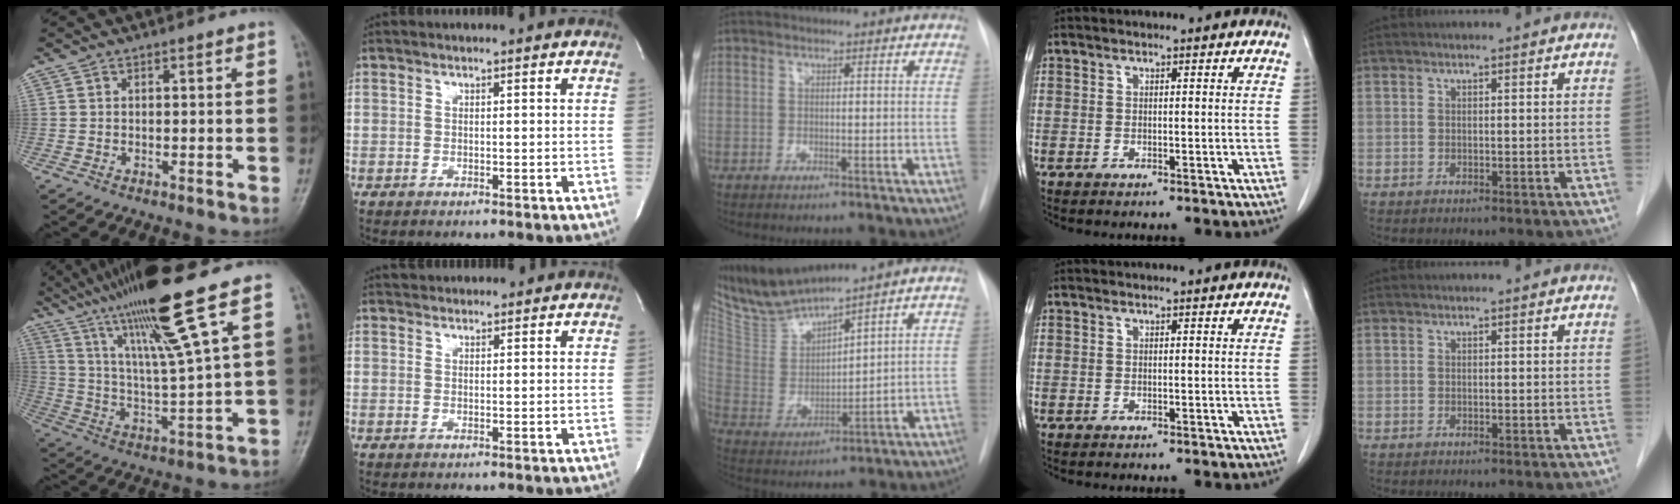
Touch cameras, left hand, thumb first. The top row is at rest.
{"thumb": {"total": 17.5, "force": [10.9, -0.7, 13.7], "torque": [-0.238, -0.041, 0.194]}, "index": {"total": 2.8, "force": [2.6, 0.9, 0.2], "torque": [0.001, 0.026, 0.038]}, "middle": {"total": 10.8, "force": [10.1, -0.4, 3.8], "torque": [-0.090, -0.003, 0.212]}}